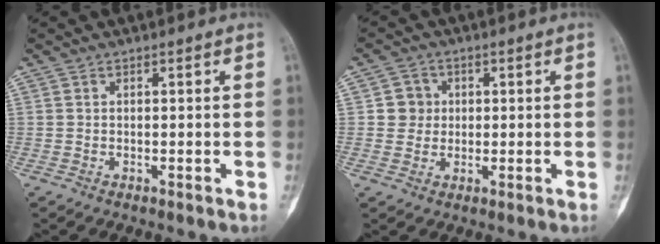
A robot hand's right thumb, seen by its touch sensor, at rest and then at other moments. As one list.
[{"total": 3.8, "force": [0.5, 3.8, 0.6], "torque": [0.019, 0.006, 0.003]}]